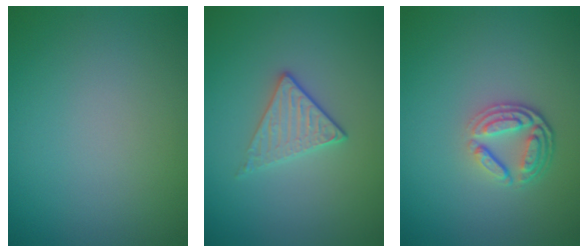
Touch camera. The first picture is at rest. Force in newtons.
{"total": 2.0, "press": 1.7, "slide": 1.0}
{"total": 3.8, "press": 2.8, "slide": 2.5}